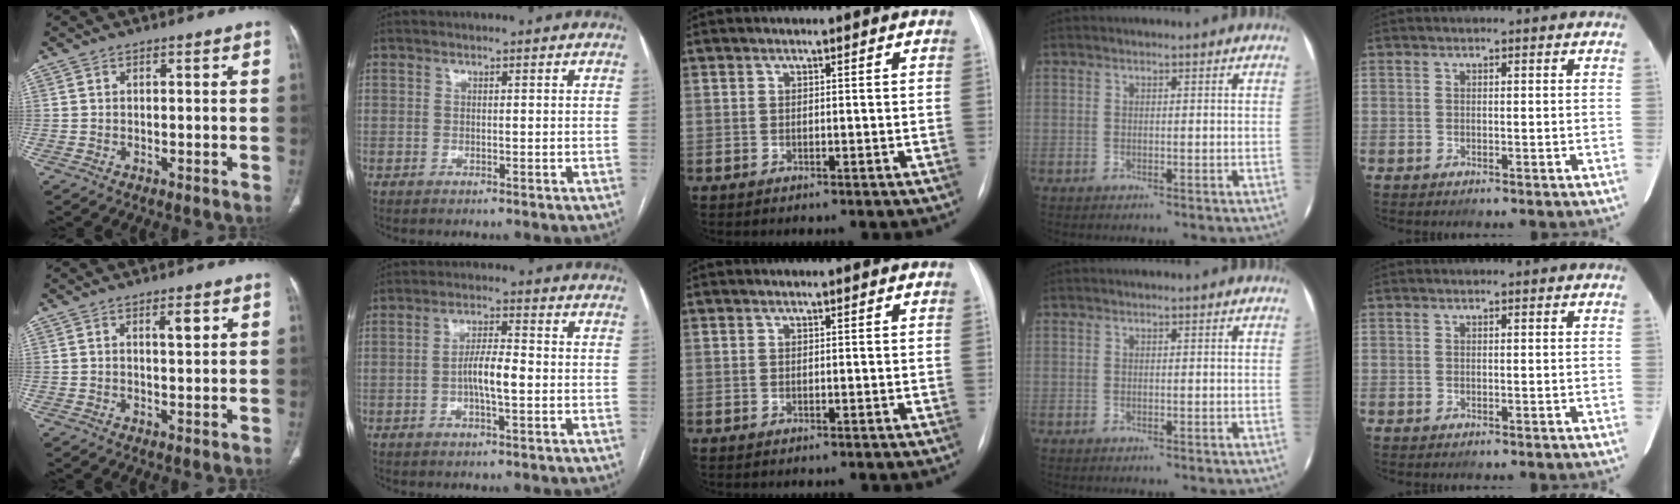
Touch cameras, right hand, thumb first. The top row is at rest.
{"thumb": {"total": 2.3, "force": [1.0, 0.7, 2.0], "torque": [-0.031, -0.004, 0.018]}, "index": {"total": 5.4, "force": [-1.0, 1.1, 5.2], "torque": [-0.101, 0.005, -0.019]}}